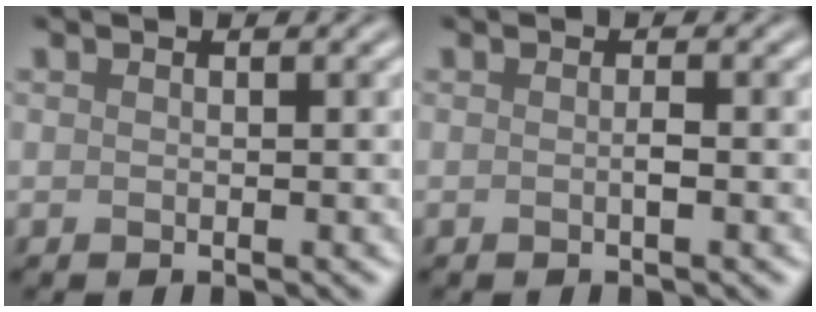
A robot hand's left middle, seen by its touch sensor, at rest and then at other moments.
{"total": 0.7, "force": [-0.1, 0.1, 0.7], "torque": [-0.013, 0.000, -0.002]}